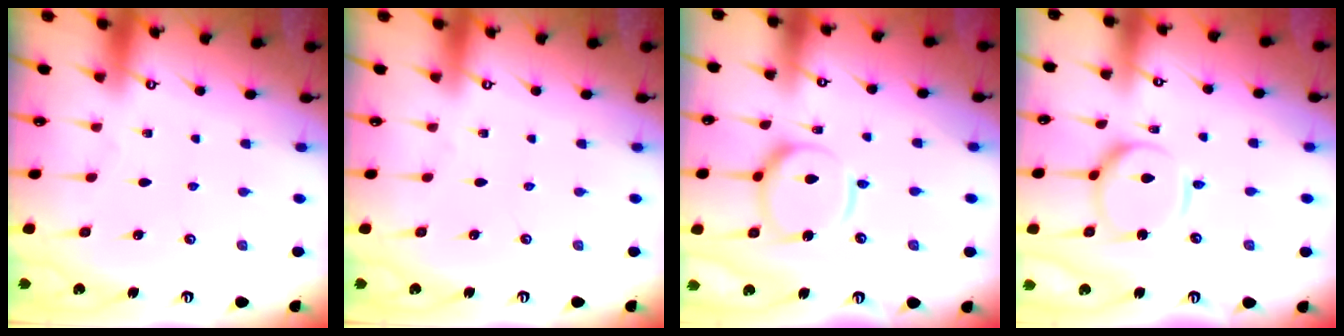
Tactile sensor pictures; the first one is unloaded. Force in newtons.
{"total": 0.0}
{"total": 14.8, "press": 14.7, "slide": 1.5}
{"total": 10.8, "press": 10.7, "slide": 1.0}